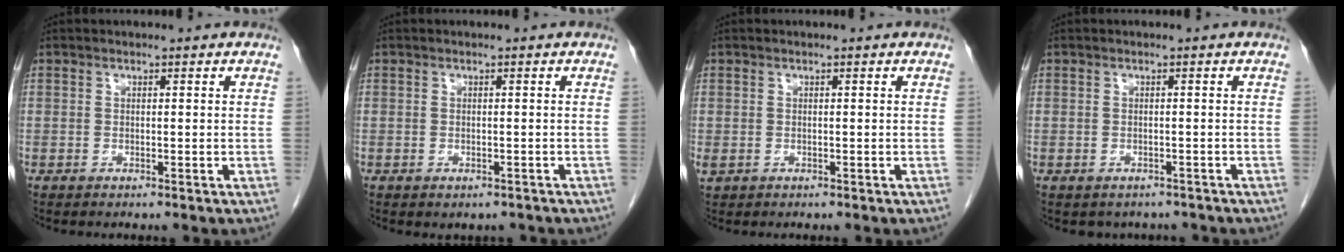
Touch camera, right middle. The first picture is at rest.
{"total": 1.5, "force": [-1.1, 0.9, 0.4], "torque": [-0.004, 0.000, -0.011]}
{"total": 0.9, "force": [-0.1, 0.7, 0.5], "torque": [-0.010, 0.001, 0.006]}
{"total": 3.8, "force": [-3.2, 2.0, 0.4], "torque": [-0.001, 0.011, -0.036]}